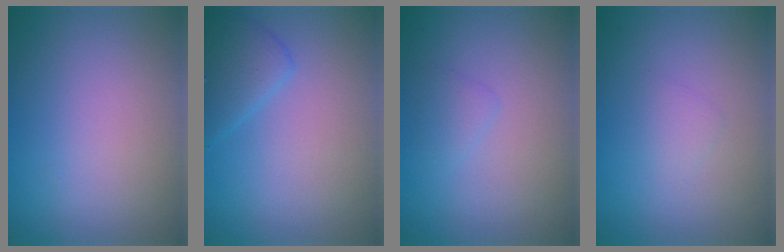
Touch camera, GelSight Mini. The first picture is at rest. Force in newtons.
{"total": 2.6, "press": 2.6, "slide": 0.2}
{"total": 1.0, "press": 1.0, "slide": 0.1}
{"total": 0.9, "press": 0.9, "slide": 0.1}